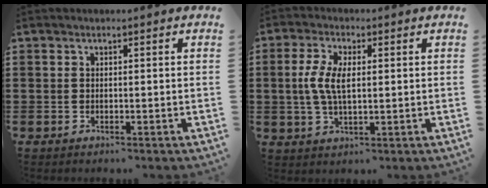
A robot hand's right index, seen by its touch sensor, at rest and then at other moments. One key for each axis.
{"total": 5.8, "fx": 0.3, "fy": 2.4, "fz": 5.3, "tx": -0.117, "ty": 0.002, "tz": -0.002}